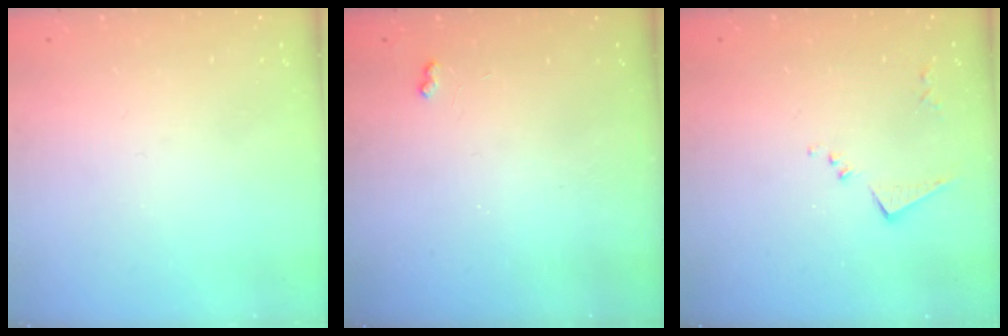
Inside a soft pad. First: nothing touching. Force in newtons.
{"total": 2.9, "press": 2.9, "slide": 0.5}
{"total": 6.4, "press": 6.4, "slide": 0.3}